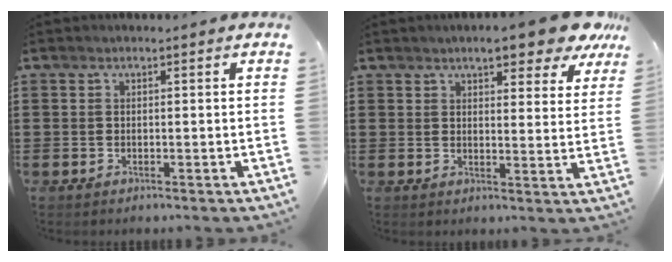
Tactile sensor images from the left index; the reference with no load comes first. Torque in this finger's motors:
{"motor_torque": [2.14, 0.00, 0.76, 0.13]}